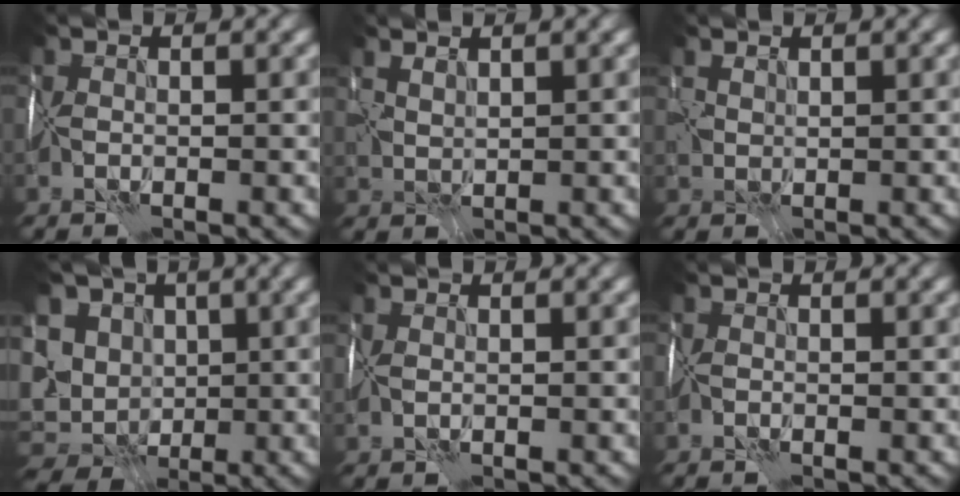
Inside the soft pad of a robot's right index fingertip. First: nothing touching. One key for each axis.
{"total": 1.7, "fx": 1.6, "fy": 0.4, "fz": 0.5, "tx": -0.013, "ty": 0.003, "tz": 0.040}
{"total": 1.3, "fx": 0.9, "fy": 0.8, "fz": 0.4, "tx": -0.009, "ty": 0.001, "tz": 0.023}
{"total": 12.1, "fx": 2.2, "fy": 9.8, "fz": 6.8, "tx": -0.123, "ty": 0.006, "tz": 0.034}
{"total": 0.8, "fx": 0.4, "fy": 0.5, "fz": 0.5, "tx": -0.010, "ty": 0.000, "tz": 0.012}
{"total": 0.0}